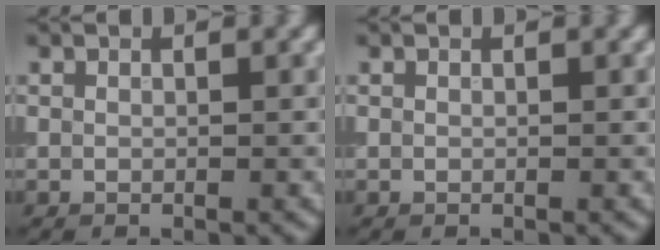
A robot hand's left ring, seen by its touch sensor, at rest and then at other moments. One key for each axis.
{"total": 0.0}